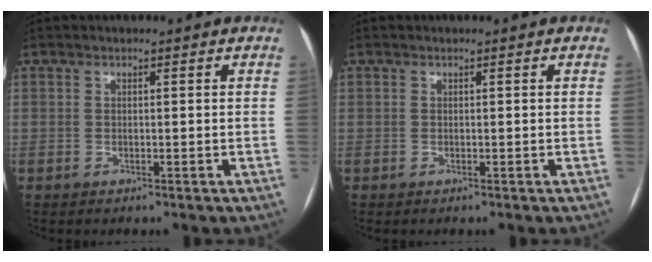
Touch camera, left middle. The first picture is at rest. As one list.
[{"total": 0.0}]